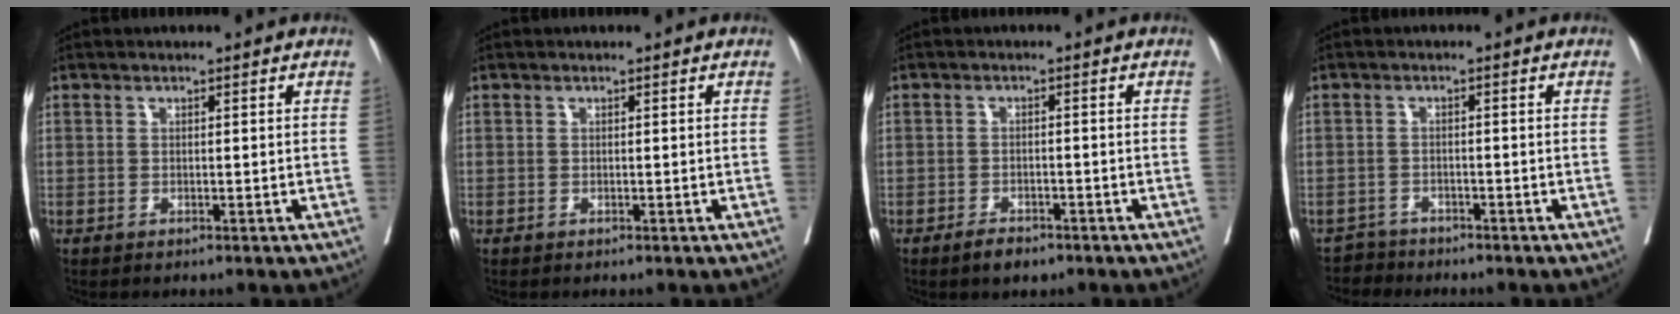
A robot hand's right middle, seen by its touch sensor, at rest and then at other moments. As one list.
[{"total": 0.0}, {"total": 2.8, "force": [-2.0, 1.3, 1.4], "torque": [-0.025, 0.000, -0.028]}, {"total": 2.6, "force": [-2.2, 0.6, -1.2], "torque": [0.022, -0.004, -0.044]}]